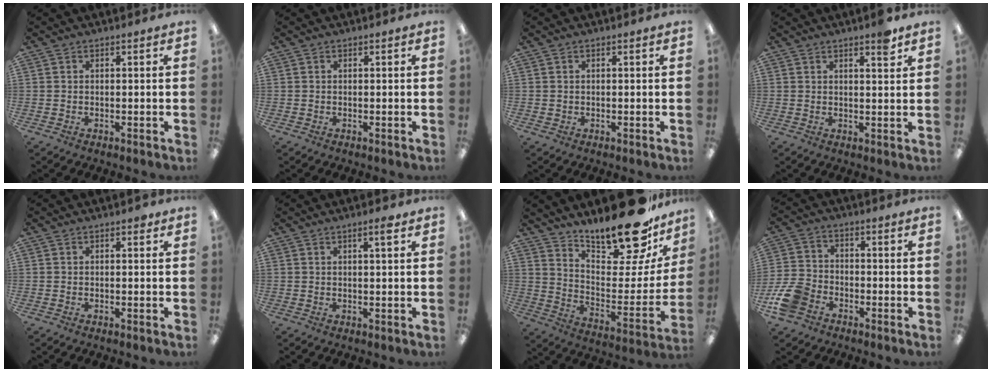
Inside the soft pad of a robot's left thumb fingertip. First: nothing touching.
{"total": 0.0}
{"total": 0.6, "force": [0.2, 0.6, 0.0], "torque": [0.000, 0.004, 0.003]}
{"total": 3.9, "force": [3.0, 0.6, 2.5], "torque": [-0.033, -0.015, 0.046]}
{"total": 0.6, "force": [0.3, 0.3, 0.4], "torque": [0.000, -0.001, 0.004]}
{"total": 2.3, "force": [1.4, 0.2, 1.8], "torque": [-0.031, -0.001, 0.021]}
{"total": 20.8, "force": [18.0, 5.1, 9.1], "torque": [-0.131, -0.136, 0.301]}
{"total": 9.2, "force": [-5.0, 6.2, 4.7], "torque": [-0.100, 0.030, -0.092]}